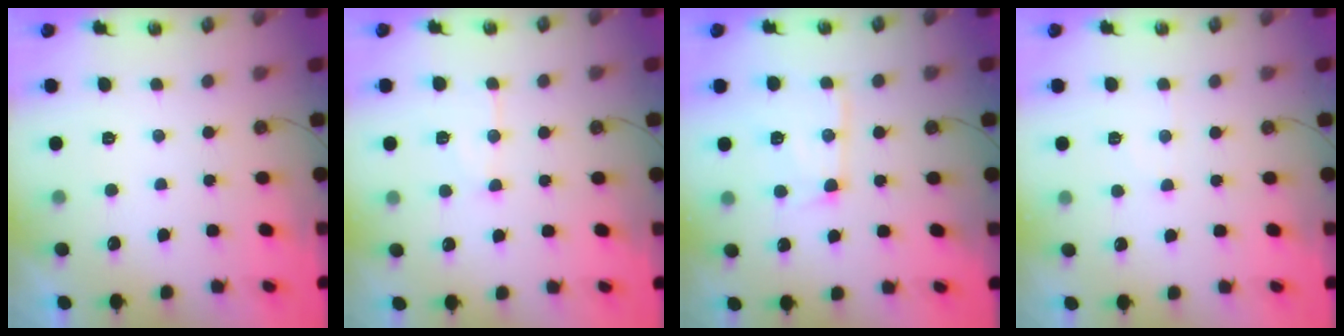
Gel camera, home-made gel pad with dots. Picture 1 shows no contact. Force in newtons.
{"total": 8.6, "press": 8.6, "slide": 0.8}
{"total": 12.8, "press": 12.7, "slide": 1.1}
{"total": 4.7, "press": 4.7, "slide": 0.6}